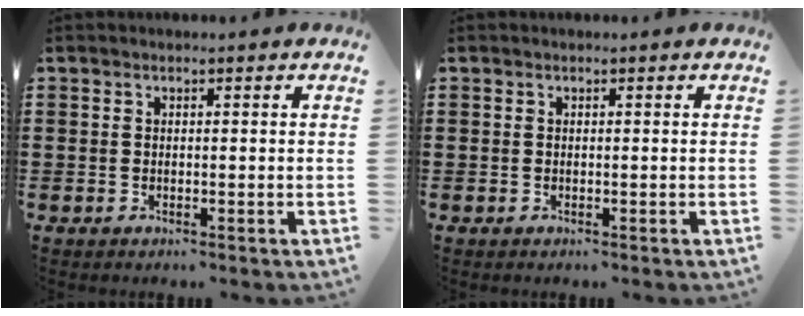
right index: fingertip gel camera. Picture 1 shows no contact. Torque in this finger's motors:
{"motor_torque": [0.24, 0.61, 0.00, 0.00]}